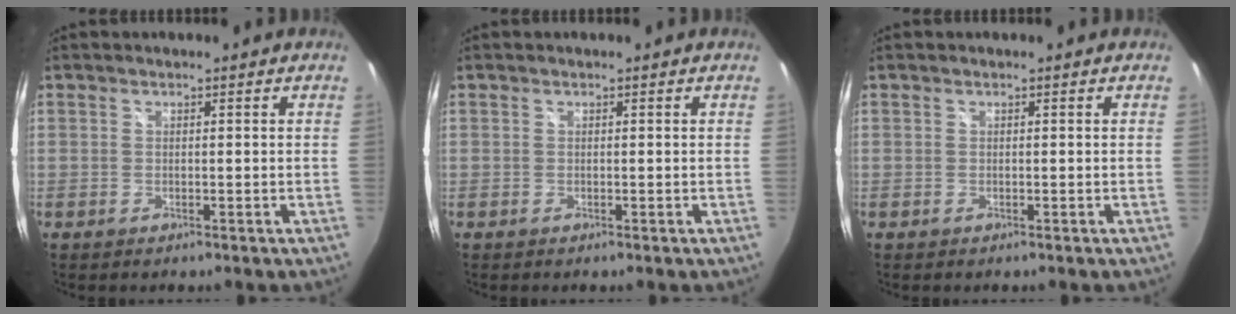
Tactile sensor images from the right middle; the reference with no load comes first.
{"total": 0.0}
{"total": 0.0}